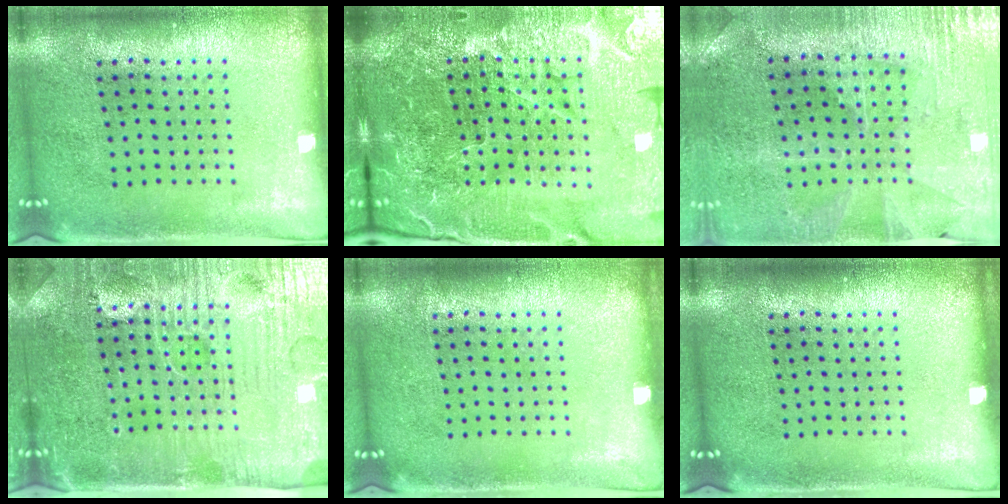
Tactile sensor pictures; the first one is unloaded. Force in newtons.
{"total": 6.2, "press": 5.5, "slide": 2.9}
{"total": 1.0, "press": 1.0, "slide": 0.3}
{"total": 5.2, "press": 4.8, "slide": 1.9}
{"total": 0.0}
{"total": 0.0}